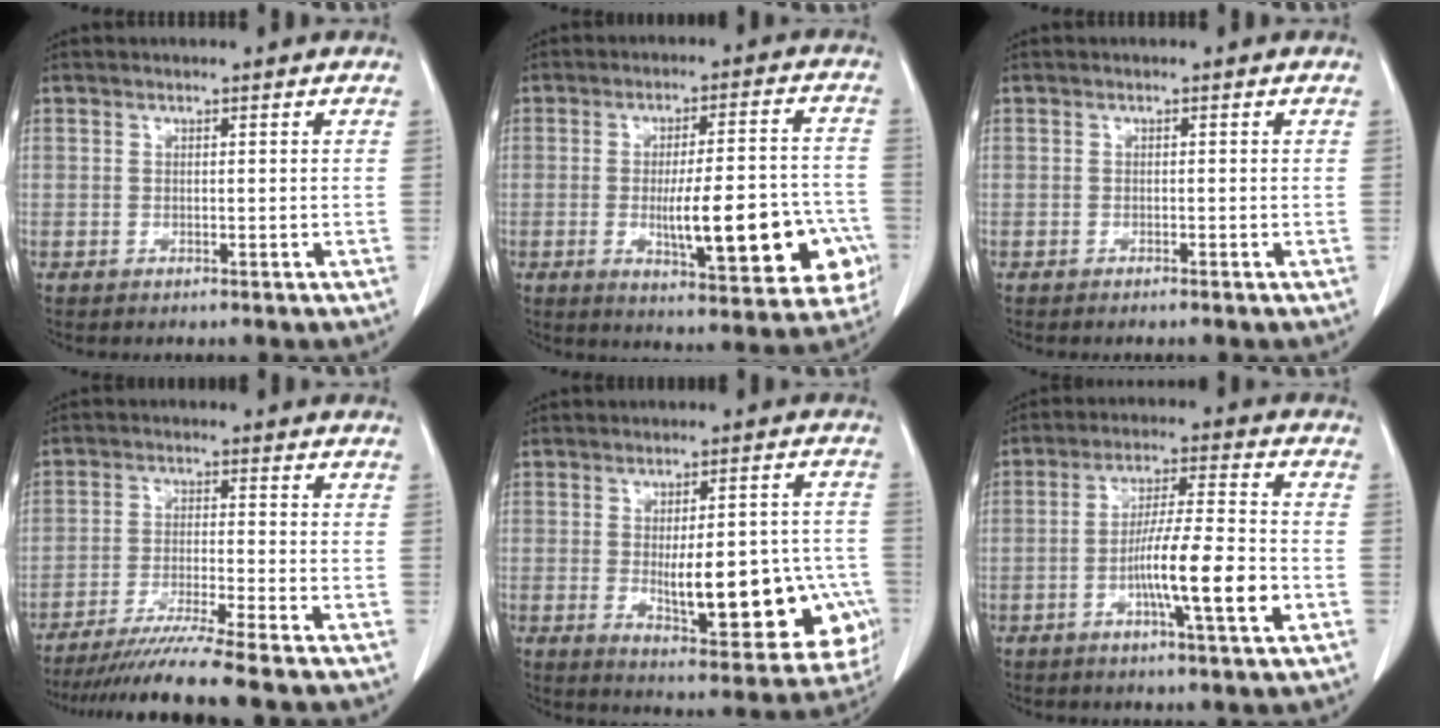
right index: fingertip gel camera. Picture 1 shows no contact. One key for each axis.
{"total": 16.5, "fx": -4.3, "fy": 3.7, "fz": 15.5, "tx": -0.187, "ty": 0.017, "tz": -0.045}
{"total": 0.6, "fx": -0.5, "fy": -0.1, "fz": 0.3, "tx": -0.007, "ty": 0.000, "tz": -0.009}
{"total": 10.5, "fx": -8.8, "fy": -2.3, "fz": 5.2, "tx": -0.075, "ty": -0.033, "tz": -0.147}
{"total": 18.1, "fx": -3.7, "fy": 6.3, "fz": 16.6, "tx": -0.157, "ty": 0.020, "tz": -0.018}
{"total": 11.2, "fx": -3.4, "fy": 0.3, "fz": 10.7, "tx": -0.183, "ty": -0.004, "tz": -0.059}